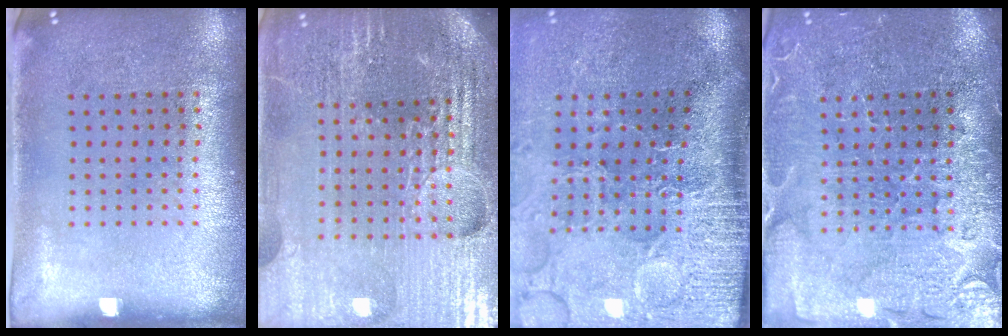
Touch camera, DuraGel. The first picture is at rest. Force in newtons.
{"total": 5.8, "press": 5.2, "slide": 2.6}
{"total": 5.0, "press": 4.0, "slide": 3.0}
{"total": 3.7, "press": 3.5, "slide": 1.1}